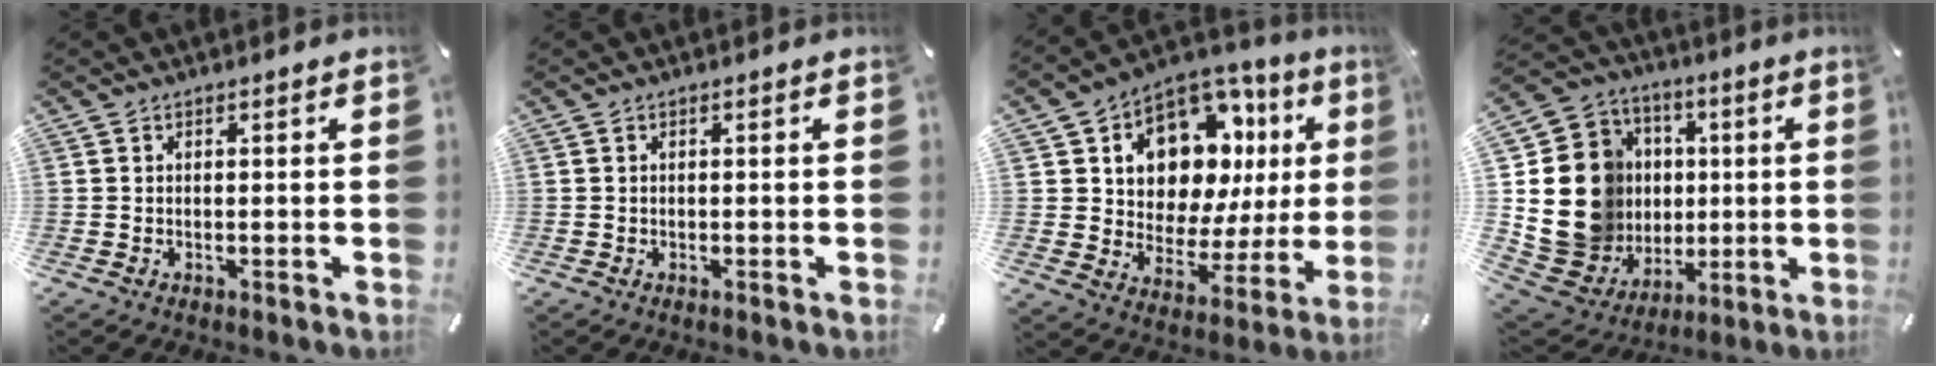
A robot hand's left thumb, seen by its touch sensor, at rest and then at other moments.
{"total": 0.0}
{"total": 13.8, "force": [7.3, 9.2, 7.2], "torque": [-0.118, -0.067, 0.132]}
{"total": 20.8, "force": [1.2, 18.3, 9.7], "torque": [-0.211, -0.015, 0.052]}